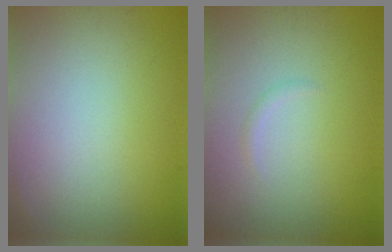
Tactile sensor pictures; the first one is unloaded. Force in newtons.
{"total": 0.6, "press": 0.6, "slide": 0.0}